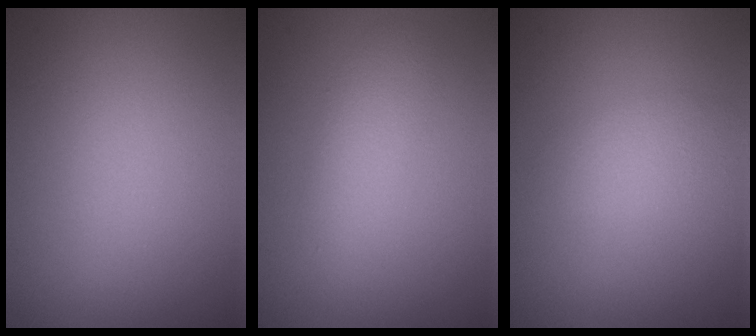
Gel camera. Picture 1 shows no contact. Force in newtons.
{"total": 2.0, "press": 2.0, "slide": 0.1}
{"total": 1.9, "press": 1.9, "slide": 0.1}